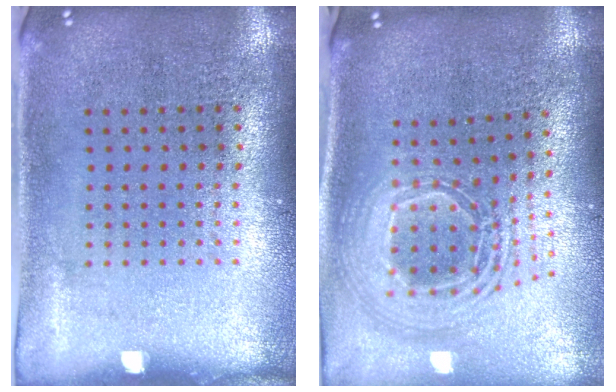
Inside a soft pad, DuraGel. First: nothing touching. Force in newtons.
{"total": 2.5, "press": 1.9, "slide": 1.7}